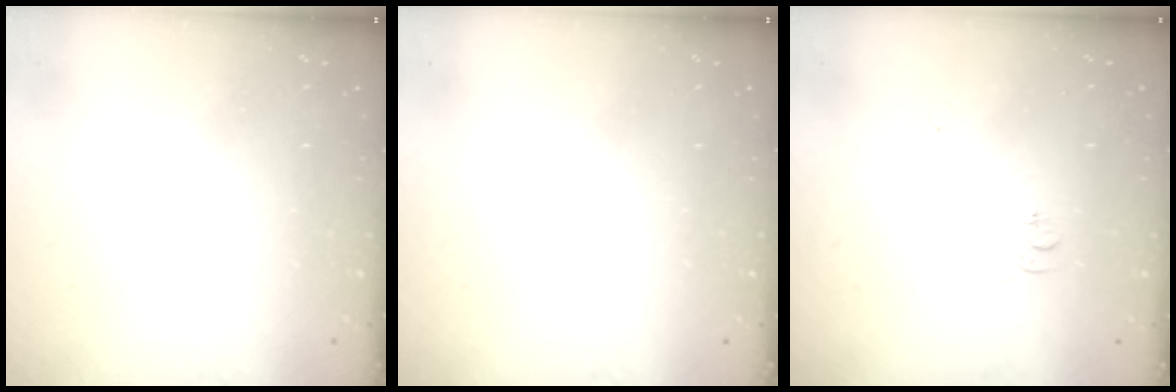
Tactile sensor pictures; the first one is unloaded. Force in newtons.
{"total": 0.0}
{"total": 5.2, "press": 5.1, "slide": 0.6}